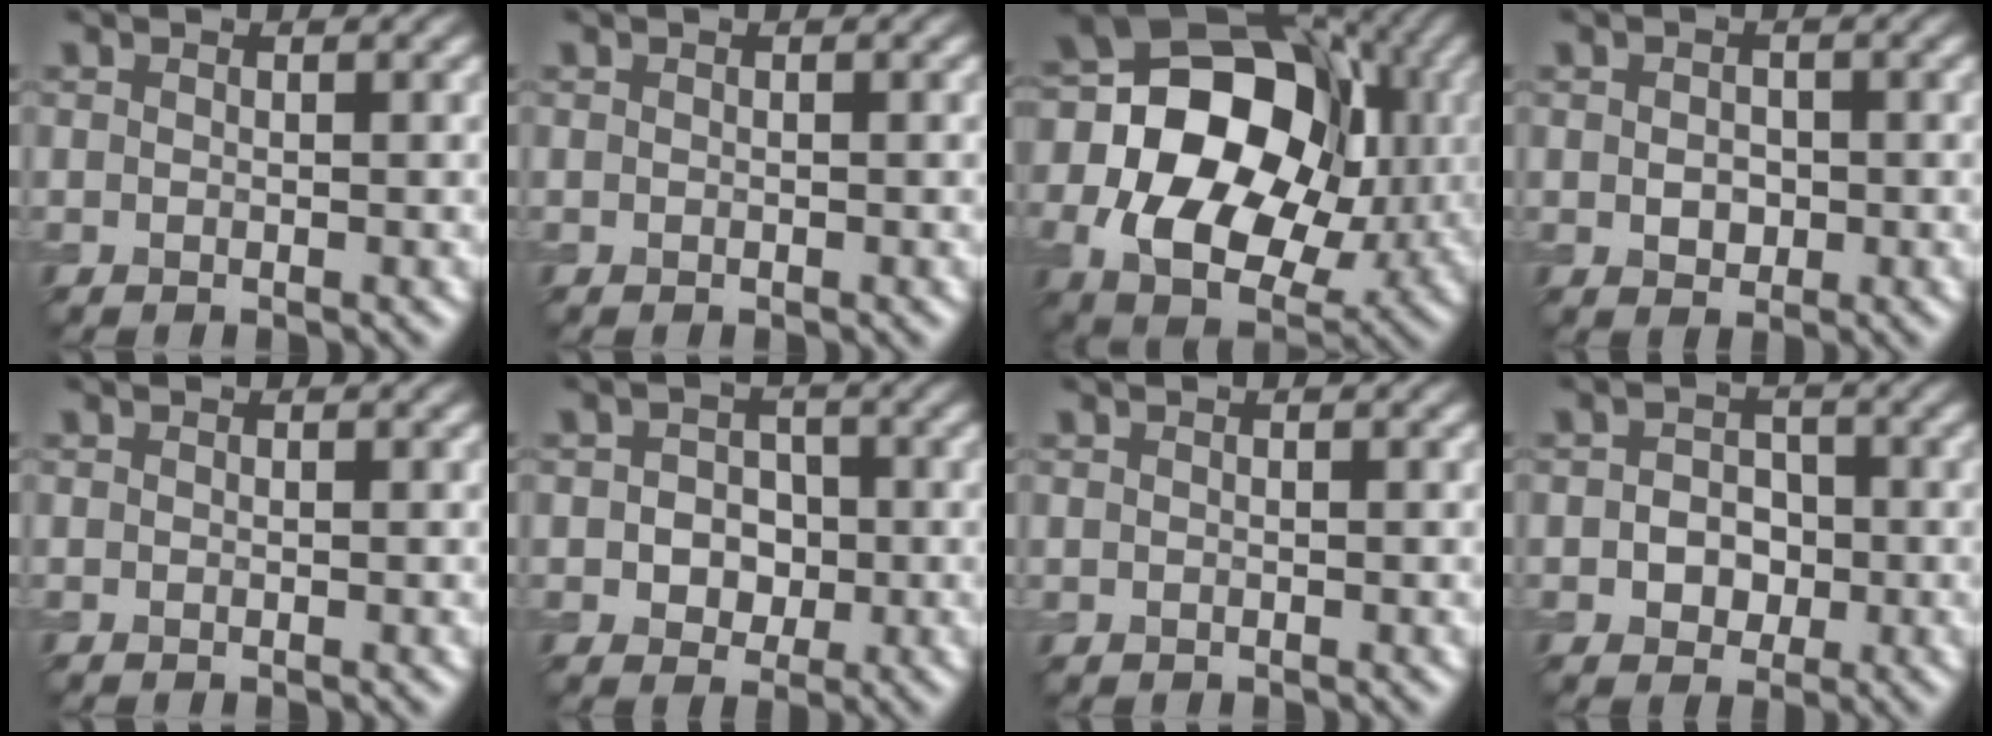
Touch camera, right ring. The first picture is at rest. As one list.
[{"total": 0.0}, {"total": 16.3, "force": [-0.7, 12.3, 10.6], "torque": [-0.168, -0.009, -0.009]}, {"total": 1.8, "force": [-0.1, 1.4, 1.1], "torque": [-0.021, -0.002, -0.003]}, {"total": 0.0}, {"total": 3.2, "force": [-0.4, 2.7, 1.6], "torque": [-0.009, -0.003, -0.016]}, {"total": 0.0}, {"total": 2.9, "force": [-0.6, 2.4, 1.6], "torque": [-0.015, -0.002, -0.019]}]